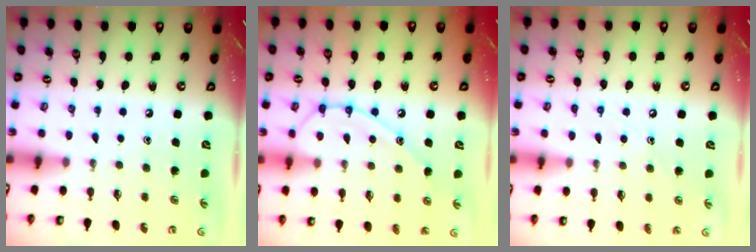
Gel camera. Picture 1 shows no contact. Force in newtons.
{"total": 13.4, "press": 13.4, "slide": 1.1}
{"total": 6.2, "press": 6.2, "slide": 0.7}